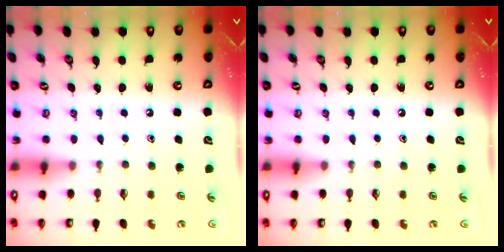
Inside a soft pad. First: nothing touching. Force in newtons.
{"total": 0.0}